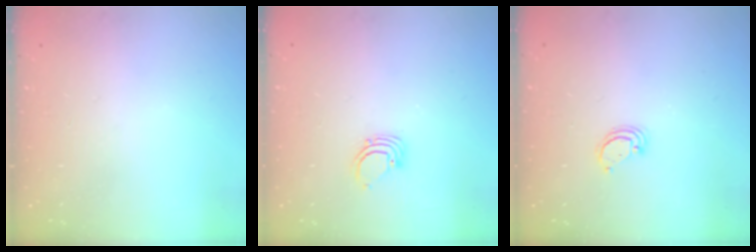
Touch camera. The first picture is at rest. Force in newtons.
{"total": 2.7, "press": 2.7, "slide": 0.1}
{"total": 2.8, "press": 2.8, "slide": 0.2}